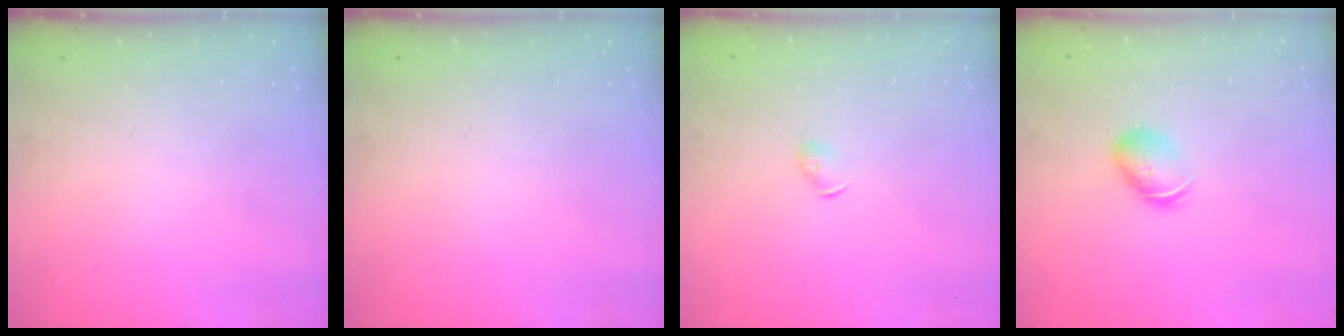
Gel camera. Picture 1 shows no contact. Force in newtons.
{"total": 0.0}
{"total": 3.8, "press": 3.7, "slide": 0.9}
{"total": 6.8, "press": 6.8, "slide": 0.8}